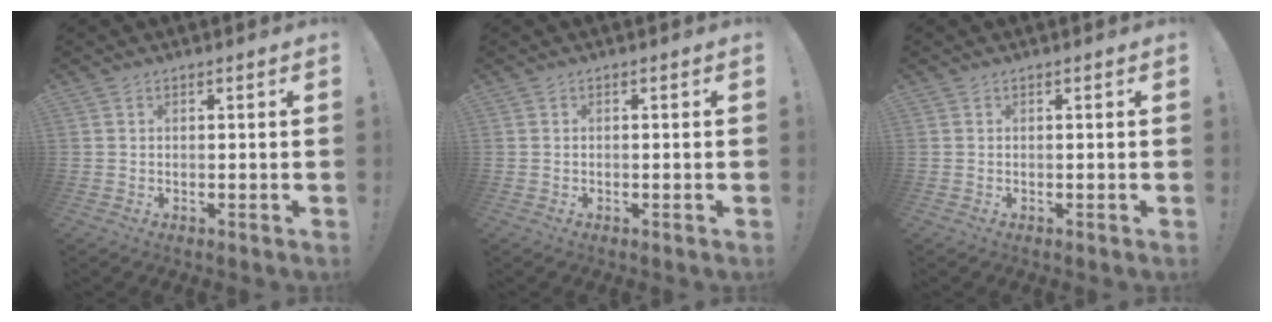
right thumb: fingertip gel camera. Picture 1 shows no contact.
{"total": 0.0}
{"total": 0.0}